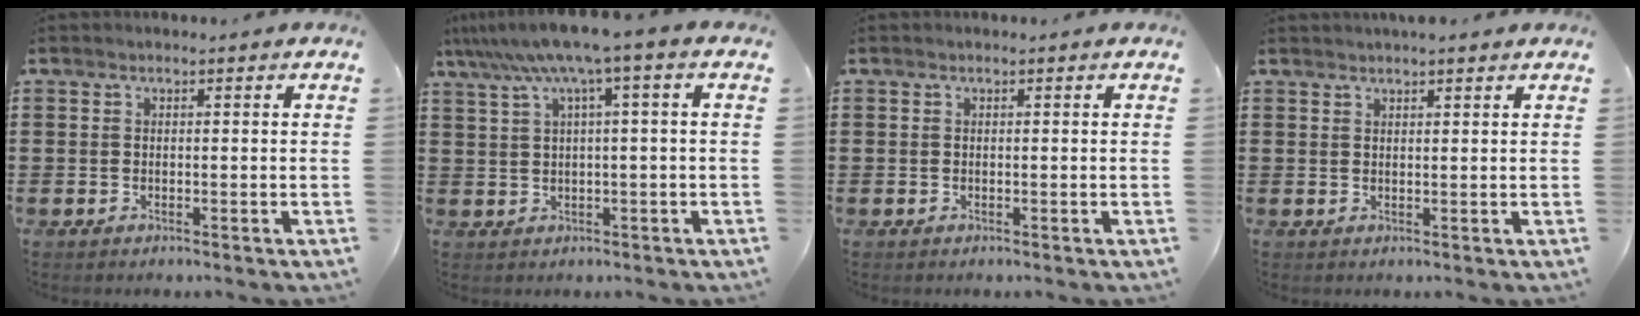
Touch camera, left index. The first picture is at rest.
{"total": 6.6, "force": [2.7, -0.3, 6.0], "torque": [-0.121, -0.014, 0.045]}
{"total": 0.0}
{"total": 1.7, "force": [1.6, 0.1, 0.5], "torque": [-0.013, 0.002, 0.030]}